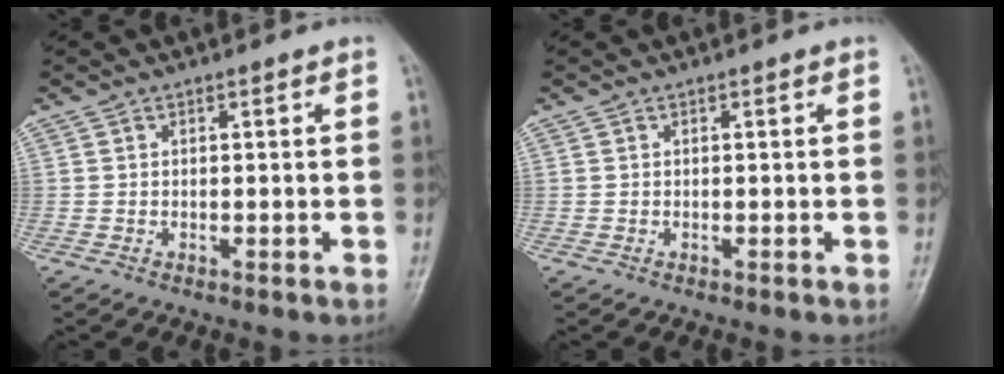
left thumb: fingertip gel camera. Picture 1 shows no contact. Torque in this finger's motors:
{"motor_torque": [0.00, 0.00, 0.00, 0.00, 0.00]}